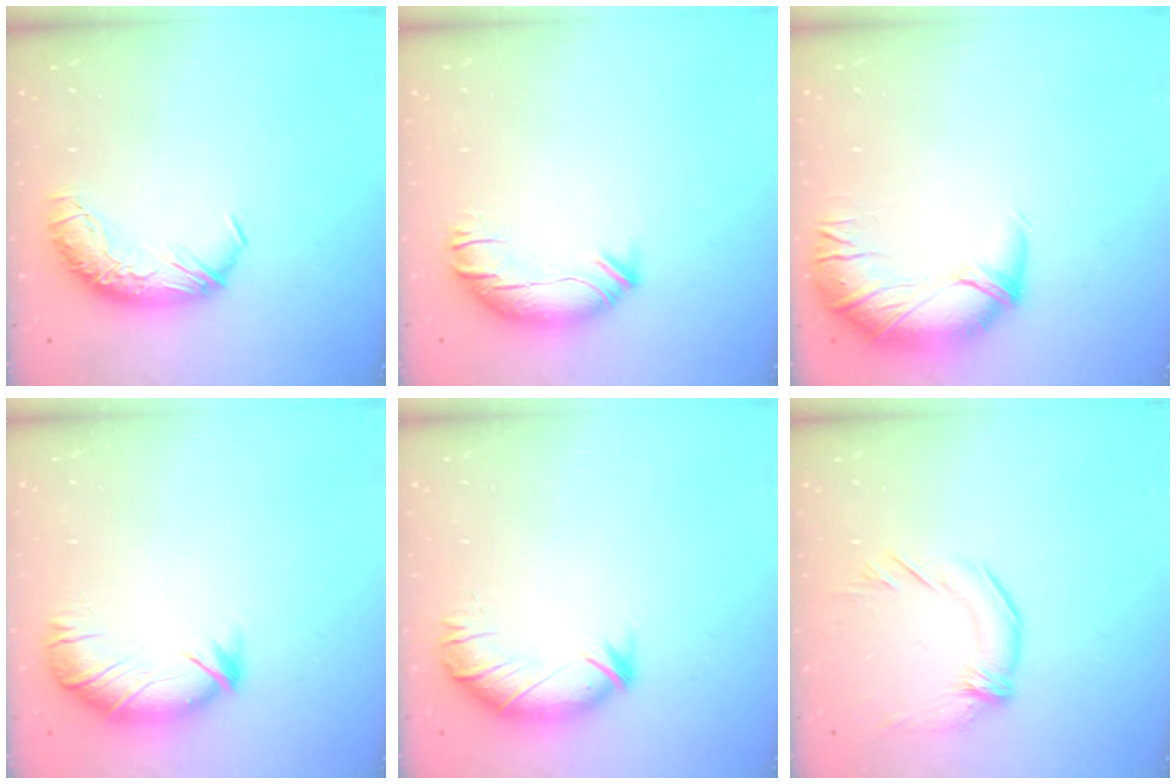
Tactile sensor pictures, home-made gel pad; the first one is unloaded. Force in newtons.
{"total": 2.0, "press": 0.6, "slide": 1.9}
{"total": 2.9, "press": 0.7, "slide": 2.8}
{"total": 2.9, "press": 2.5, "slide": 1.5}
{"total": 2.9, "press": 2.8, "slide": 0.8}
{"total": 1.9, "press": 0.8, "slide": 1.7}